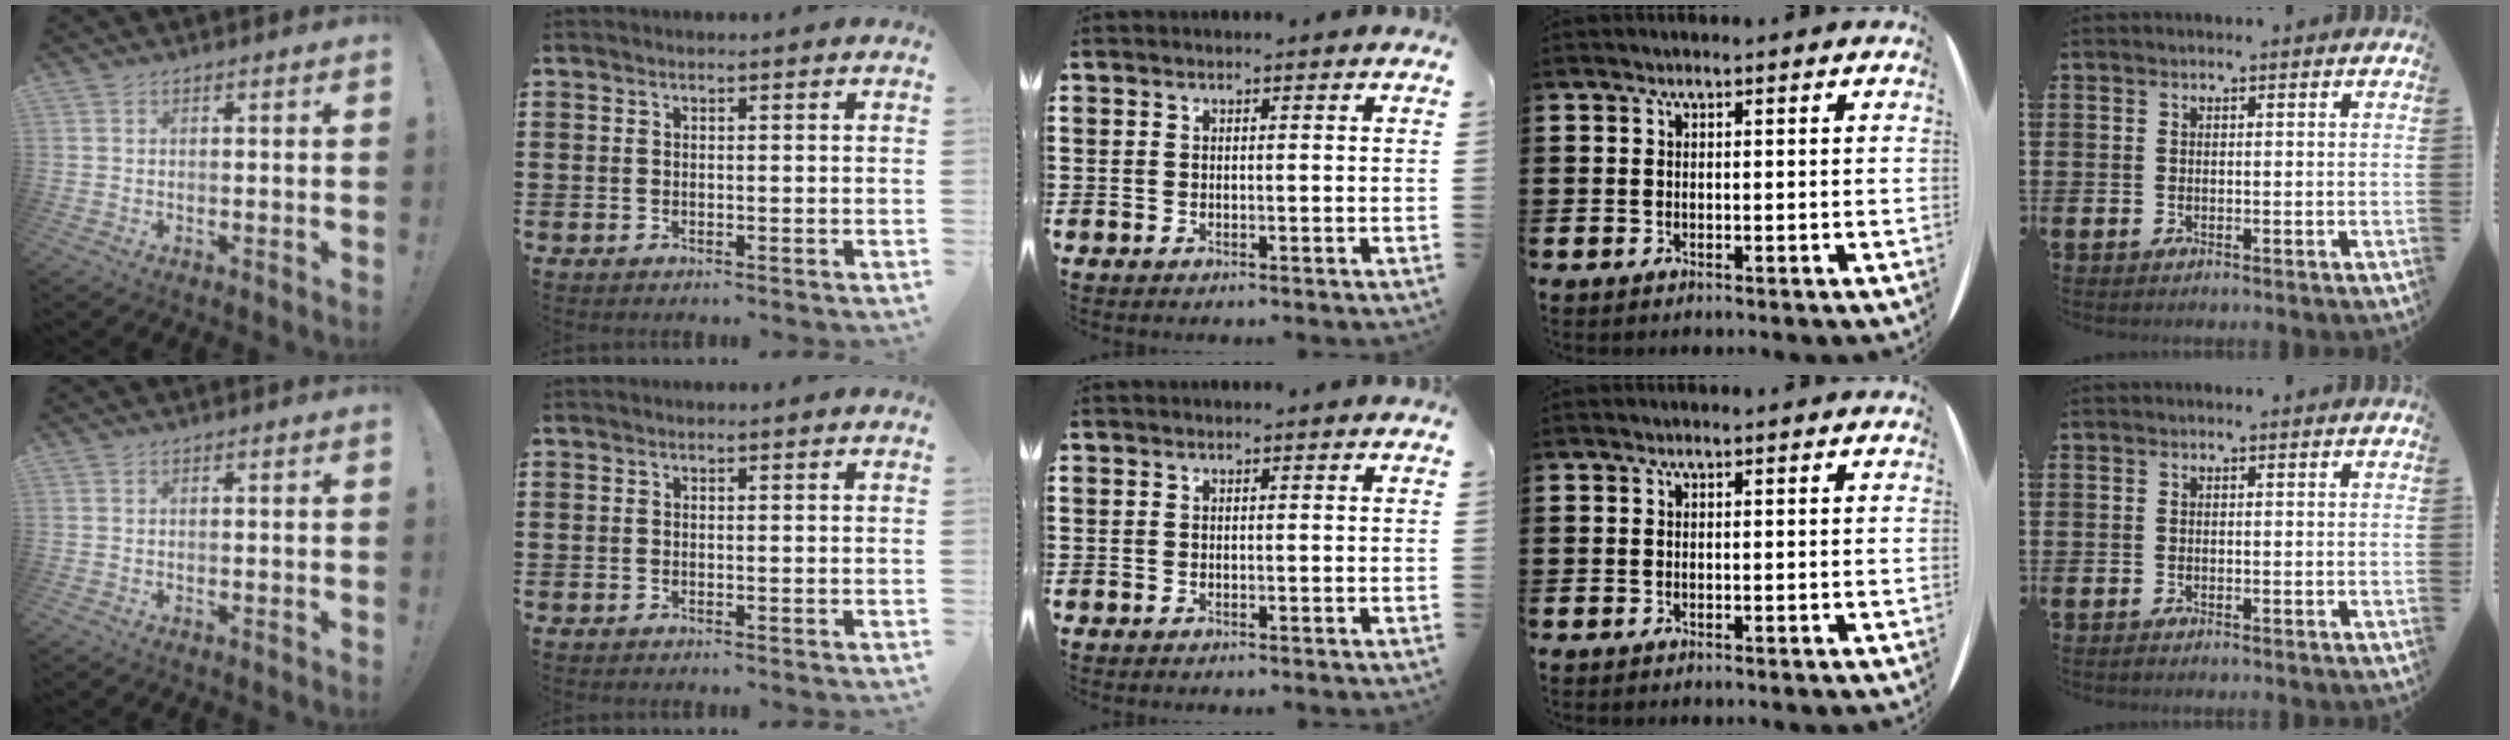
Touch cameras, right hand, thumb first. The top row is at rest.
{}